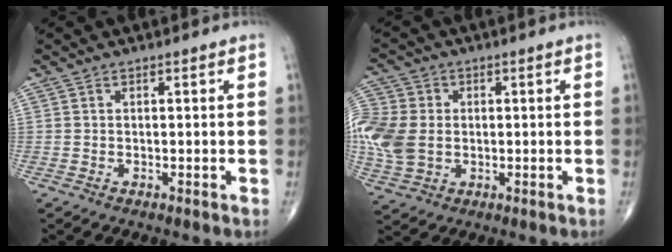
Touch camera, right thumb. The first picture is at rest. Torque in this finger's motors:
{"motor_torque": [-0.38, 0.93, 0.70, 0.26, 0.10]}